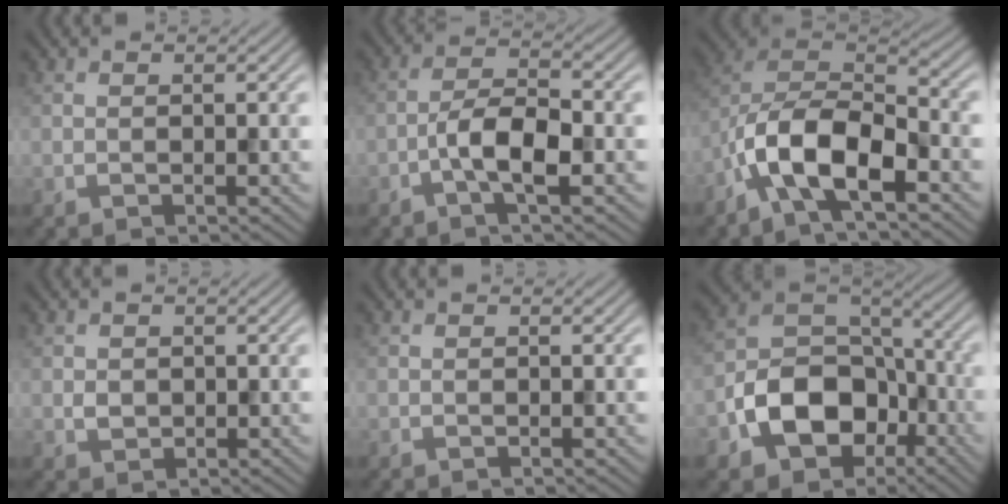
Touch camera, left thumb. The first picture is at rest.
{"total": 5.6, "force": [-2.2, 1.8, 4.8], "torque": [-0.094, 0.011, -0.051]}
{"total": 11.8, "force": [-5.9, 5.1, 8.9], "torque": [-0.174, -0.003, -0.129]}
{"total": 1.4, "force": [0.2, 1.3, 0.5], "torque": [-0.011, -0.005, 0.002]}
{"total": 0.0}
{"total": 12.2, "force": [-5.0, 8.6, 7.2], "torque": [-0.150, -0.015, -0.103]}